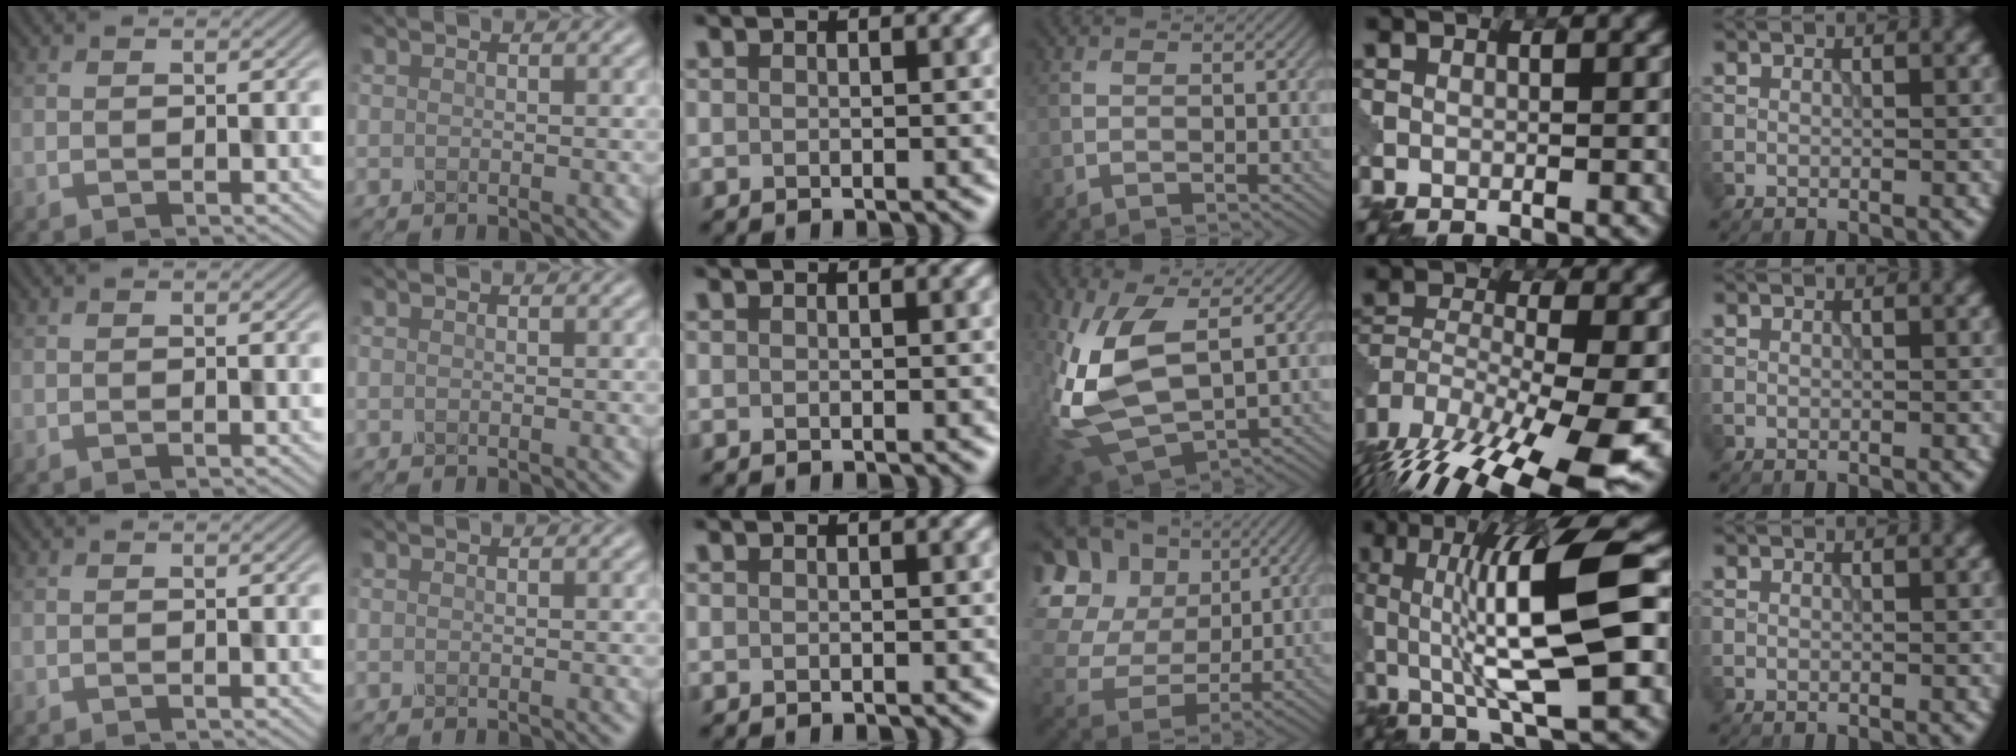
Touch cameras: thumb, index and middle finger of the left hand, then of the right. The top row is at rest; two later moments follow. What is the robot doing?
{"motion": "wrap", "object": "tissue paper"}